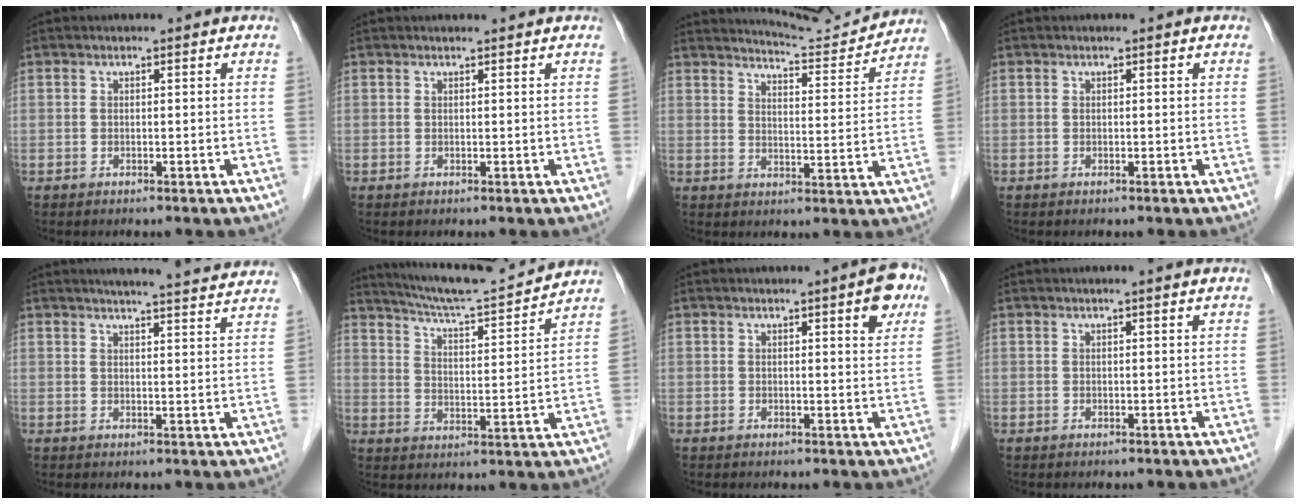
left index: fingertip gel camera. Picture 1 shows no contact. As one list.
[{"total": 1.8, "force": [1.6, 0.4, 0.6], "torque": [0.001, 0.009, 0.024]}, {"total": 9.7, "force": [9.7, -0.4, 0.7], "torque": [-0.013, -0.013, 0.136]}, {"total": 0.0}, {"total": 13.6, "force": [12.7, 0.7, 4.9], "torque": [-0.060, -0.005, 0.148]}, {"total": 14.3, "force": [13.6, 0.1, 4.4], "torque": [-0.075, 0.002, 0.209]}, {"total": 5.2, "force": [2.6, 1.0, 4.4], "torque": [-0.043, 0.000, 0.027]}, {"total": 1.5, "force": [1.1, -0.1, 1.0], "torque": [-0.007, 0.010, 0.018]}]